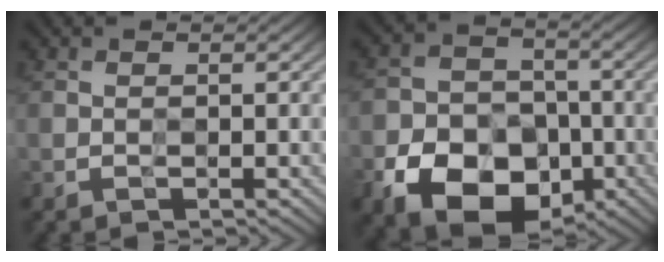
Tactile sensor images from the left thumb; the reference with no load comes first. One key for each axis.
{"total": 13.2, "fx": -6.0, "fy": 9.0, "fz": 7.5, "tx": -0.147, "ty": -0.036, "tz": -0.110}